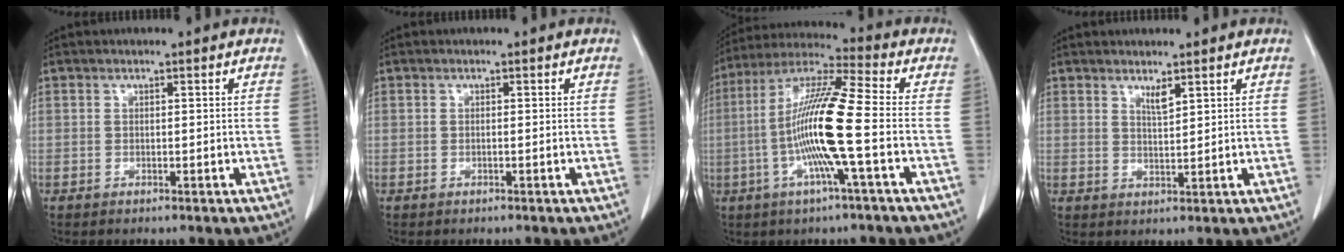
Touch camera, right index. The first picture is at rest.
{"total": 0.0}
{"total": 14.2, "force": [-2.6, -0.3, 13.9], "torque": [-0.273, 0.002, -0.061]}
{"total": 2.0, "force": [1.5, 0.1, 1.4], "torque": [-0.029, -0.009, 0.032]}